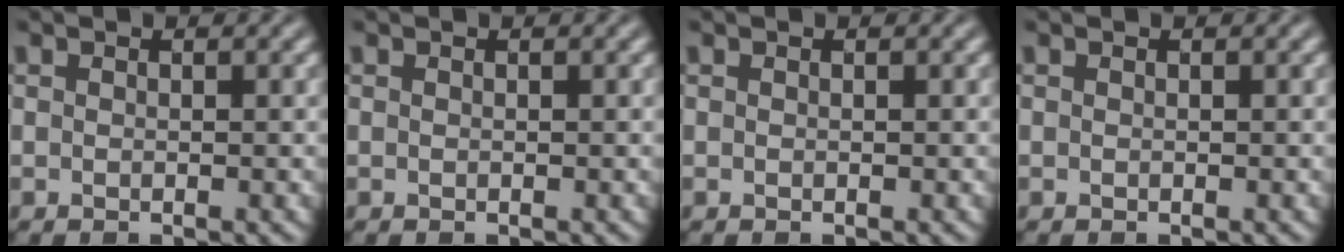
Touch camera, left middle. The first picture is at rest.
{"total": 0.0}
{"total": 0.0}
{"total": 0.0}